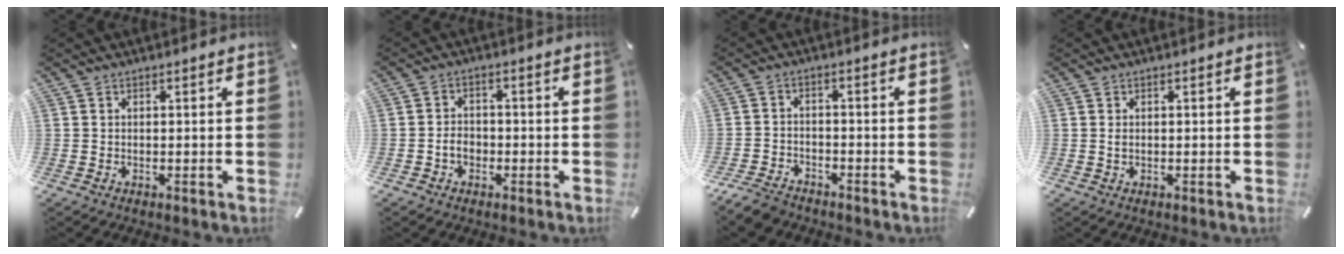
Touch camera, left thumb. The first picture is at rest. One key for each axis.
{"total": 3.9, "fx": -1.2, "fy": 3.0, "fz": 2.1, "tx": -0.037, "ty": 0.008, "tz": -0.023}
{"total": 4.9, "fx": -4.2, "fy": 2.0, "fz": 1.5, "tx": -0.041, "ty": 0.016, "tz": -0.083}
{"total": 0.8, "fx": 0.0, "fy": 0.5, "fz": 0.7, "tx": -0.015, "ty": 0.001, "tz": 0.000}